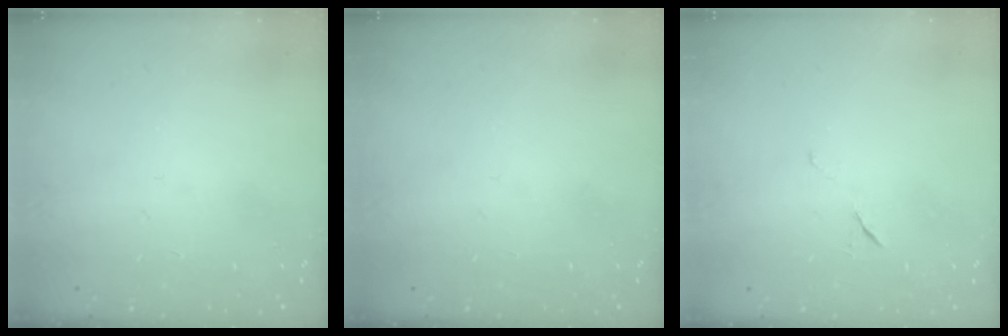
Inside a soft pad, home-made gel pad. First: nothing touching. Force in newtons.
{"total": 0.0}
{"total": 3.8, "press": 3.4, "slide": 1.7}